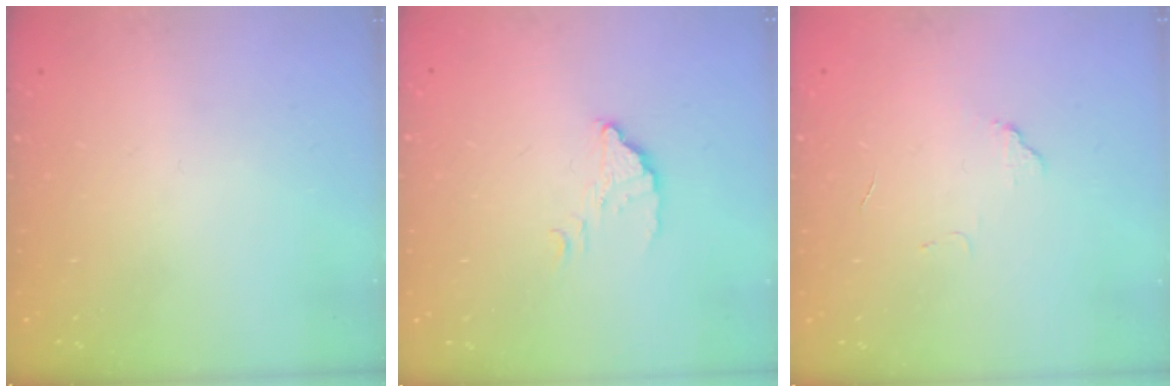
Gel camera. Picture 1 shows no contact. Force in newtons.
{"total": 3.1, "press": 3.1, "slide": 0.1}
{"total": 3.9, "press": 3.8, "slide": 0.2}